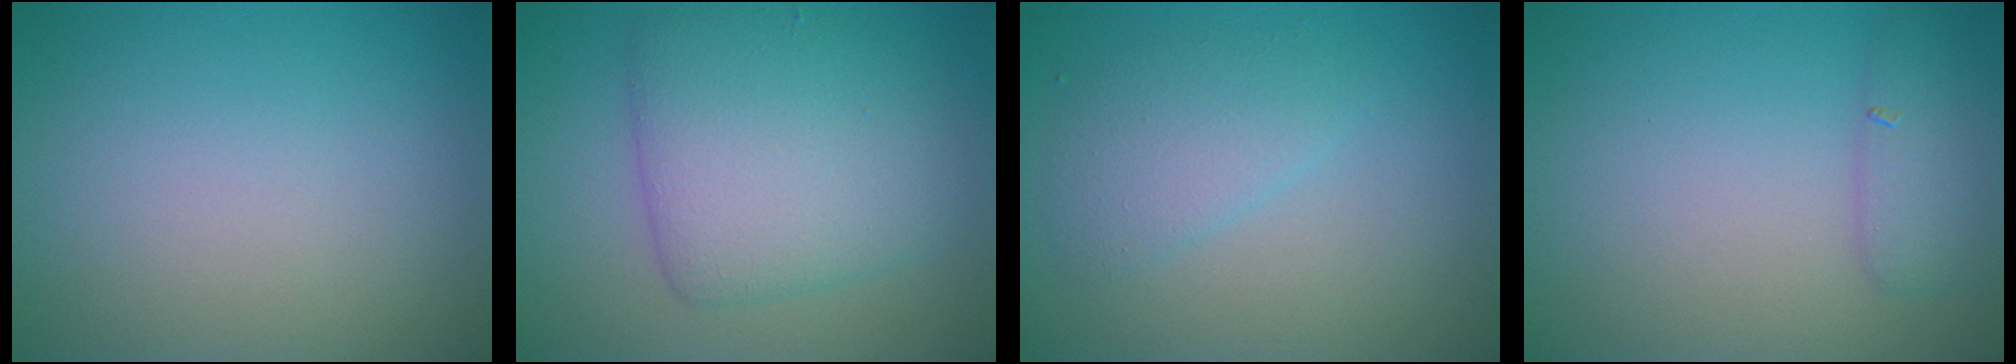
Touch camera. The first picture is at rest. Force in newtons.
{"total": 6.7, "press": 6.7, "slide": 0.2}
{"total": 2.5, "press": 2.5, "slide": 0.1}
{"total": 1.9, "press": 1.9, "slide": 0.1}